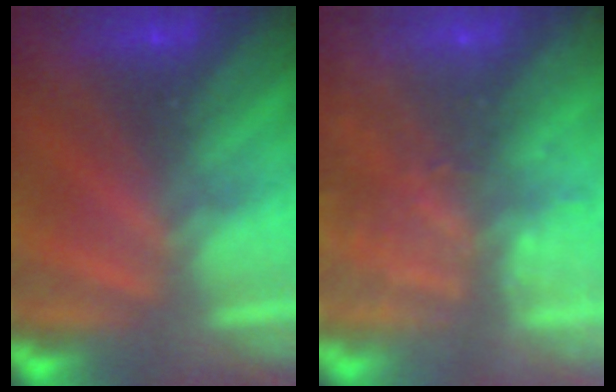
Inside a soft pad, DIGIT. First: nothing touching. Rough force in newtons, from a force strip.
{"total": 8.6}